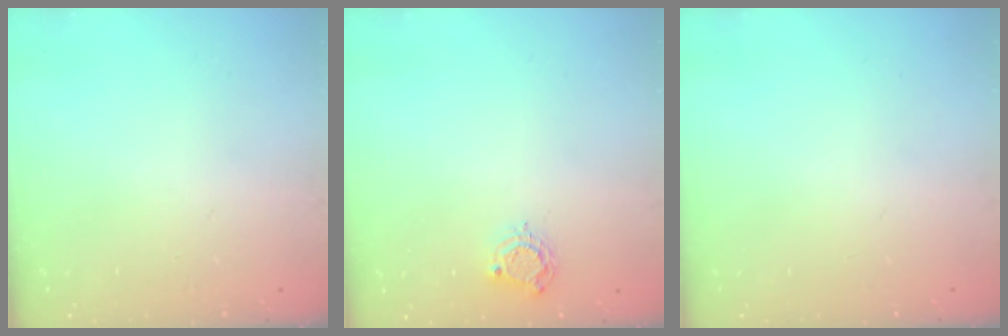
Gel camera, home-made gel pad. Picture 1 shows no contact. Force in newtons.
{"total": 5.5, "press": 5.5, "slide": 0.4}
{"total": 0.0}